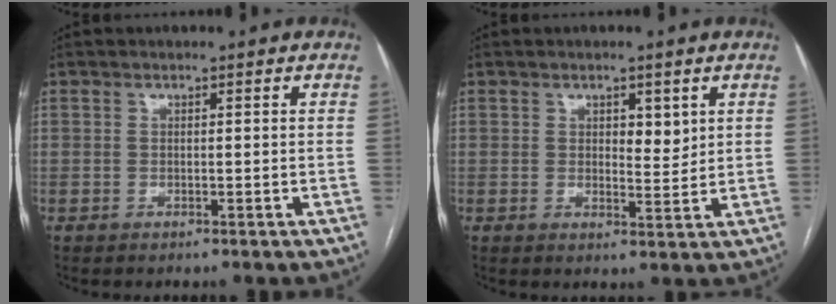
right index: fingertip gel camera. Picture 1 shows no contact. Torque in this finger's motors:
{"motor_torque": [0.08, 0.09, 0.10, 0.00]}